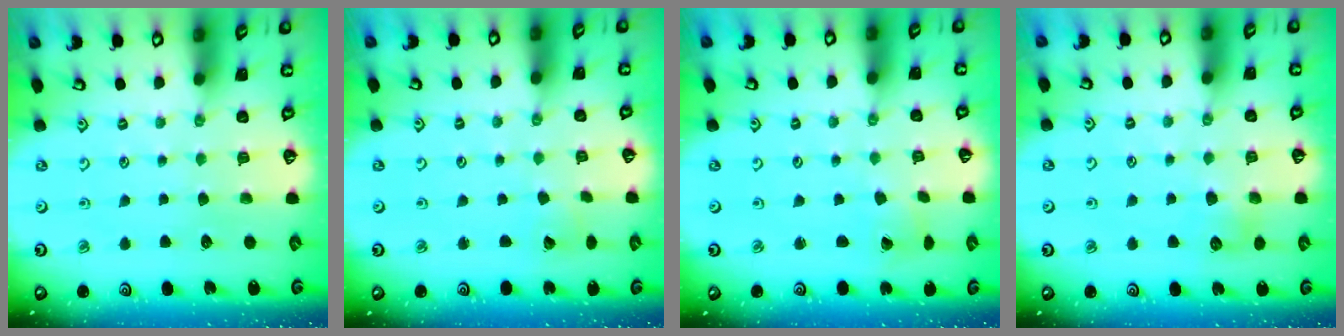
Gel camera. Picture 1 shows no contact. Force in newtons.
{"total": 2.6, "press": 2.6, "slide": 0.3}
{"total": 2.9, "press": 2.9, "slide": 0.3}
{"total": 5.6, "press": 5.6, "slide": 0.5}